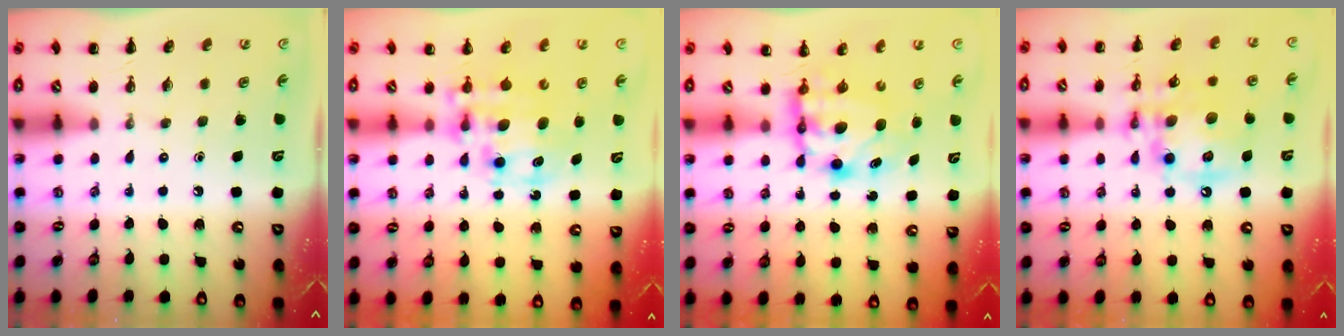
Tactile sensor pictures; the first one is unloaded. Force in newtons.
{"total": 11.9, "press": 11.6, "slide": 2.7}
{"total": 6.6, "press": 6.4, "slide": 1.7}
{"total": 14.9, "press": 14.6, "slide": 3.2}